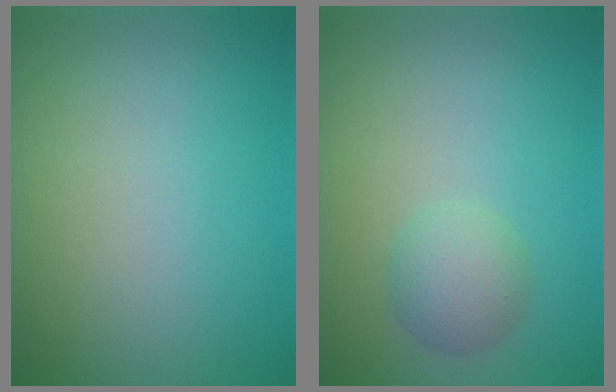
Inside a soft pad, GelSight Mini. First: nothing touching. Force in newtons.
{"total": 2.4, "press": 2.4, "slide": 0.0}